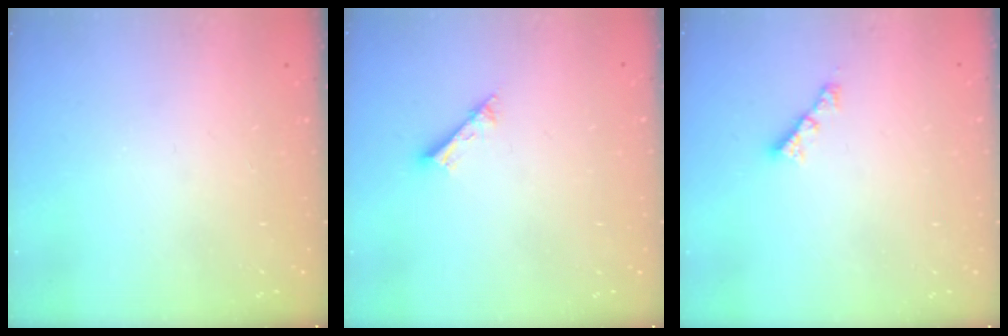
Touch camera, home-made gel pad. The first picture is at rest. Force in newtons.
{"total": 2.6, "press": 2.6, "slide": 0.1}
{"total": 2.4, "press": 2.4, "slide": 0.3}